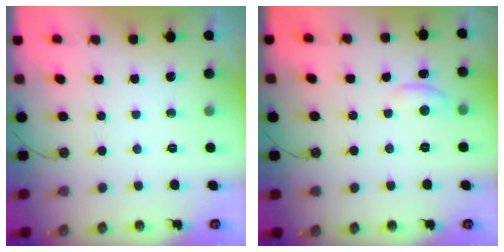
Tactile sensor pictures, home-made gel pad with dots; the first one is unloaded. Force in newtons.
{"total": 0.6, "press": 0.1, "slide": 0.6}